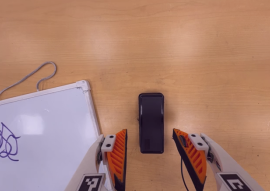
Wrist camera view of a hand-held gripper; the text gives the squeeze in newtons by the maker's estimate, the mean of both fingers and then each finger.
{"total": 0.0}